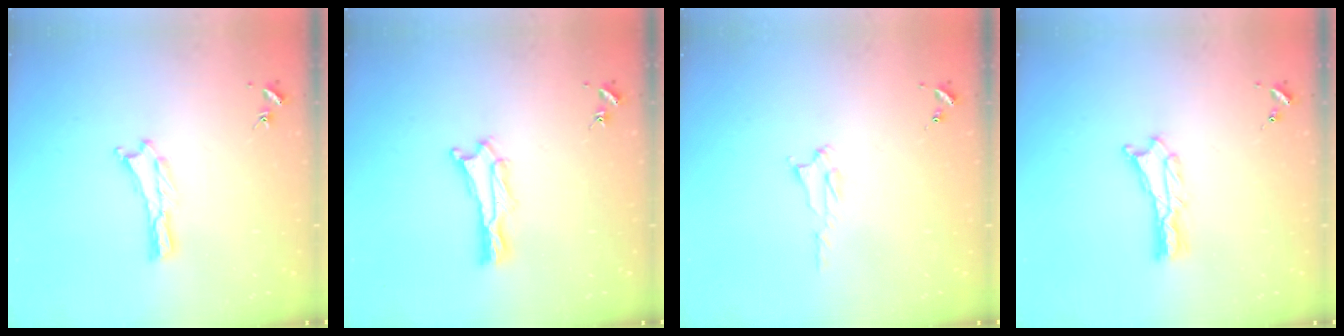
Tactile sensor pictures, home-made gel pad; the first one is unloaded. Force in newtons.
{"total": 0.9, "press": 0.9, "slide": 0.2}
{"total": 2.2, "press": 2.2, "slide": 0.4}
{"total": 1.1, "press": 1.1, "slide": 0.2}